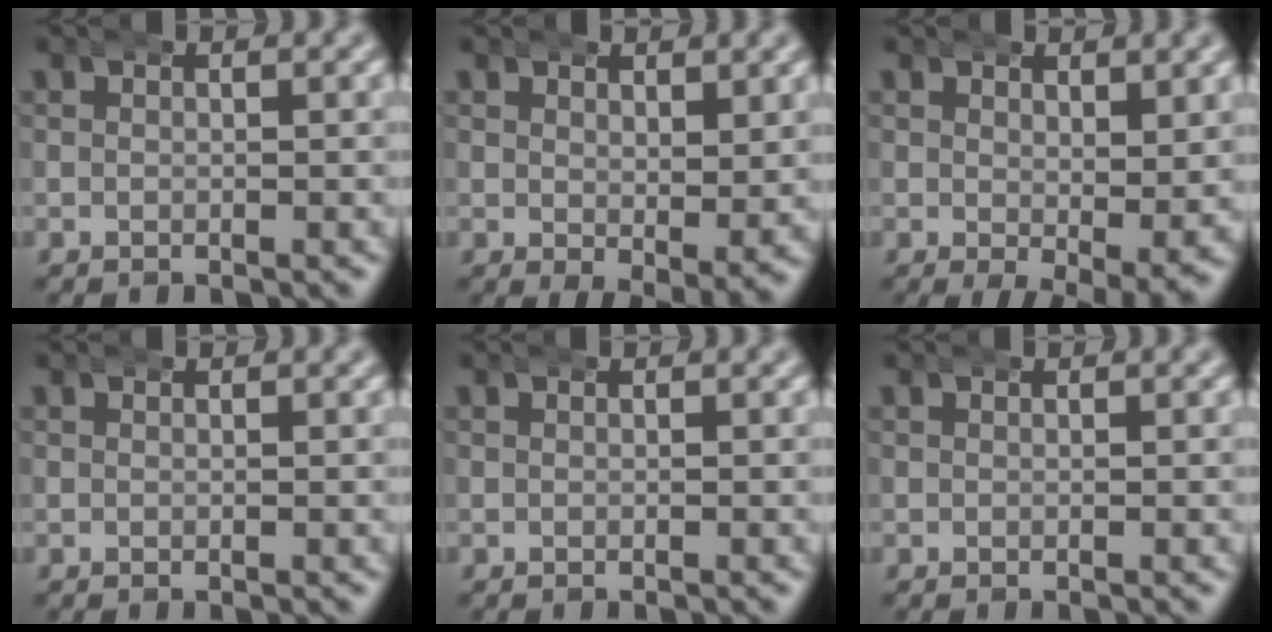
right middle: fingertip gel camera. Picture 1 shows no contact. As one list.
[{"total": 2.5, "force": [0.6, 0.8, 2.3], "torque": [-0.023, -0.019, 0.016]}, {"total": 3.1, "force": [-0.3, 1.1, 2.9], "torque": [-0.032, -0.026, 0.005]}, {"total": 0.0}, {"total": 0.0}, {"total": 0.0}]